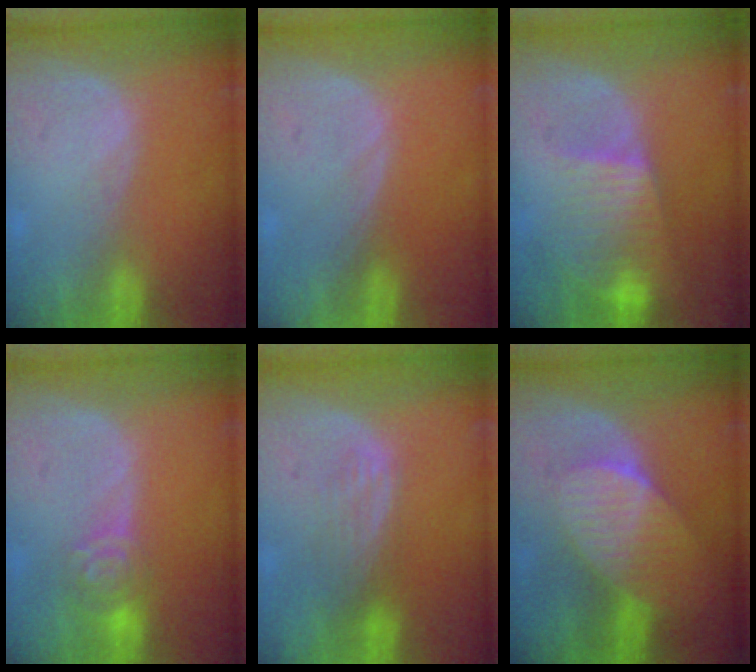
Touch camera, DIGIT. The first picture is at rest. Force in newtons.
{"total": 0.0}
{"total": 6.7, "press": 6.6, "slide": 1.3}
{"total": 4.6, "press": 4.2, "slide": 1.9}
{"total": 3.9, "press": 3.3, "slide": 2.2}
{"total": 7.7, "press": 6.9, "slide": 3.4}